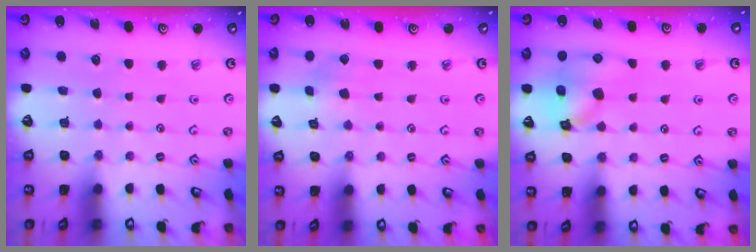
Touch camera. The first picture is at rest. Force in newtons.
{"total": 2.9, "press": 2.9, "slide": 0.2}
{"total": 12.4, "press": 12.3, "slide": 1.7}